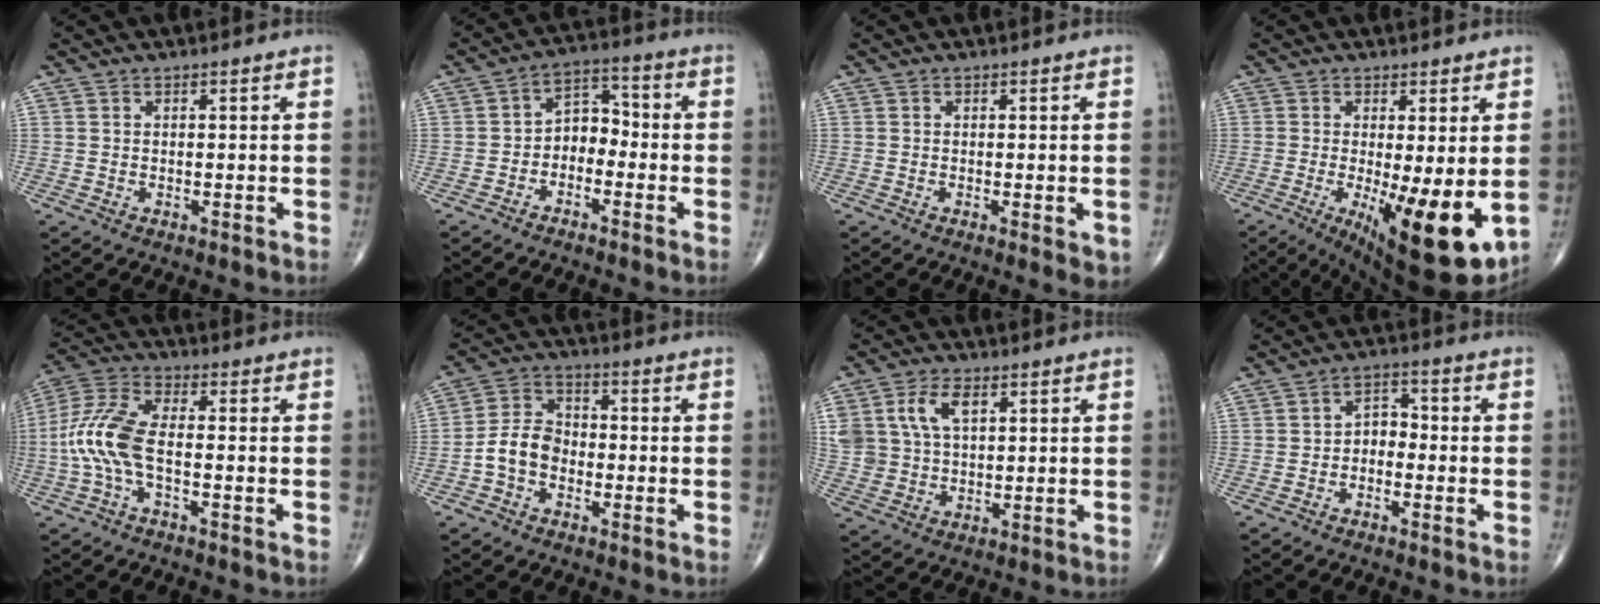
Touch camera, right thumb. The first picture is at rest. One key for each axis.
{"total": 6.2, "fx": -2.3, "fy": 4.4, "fz": 3.6, "tx": -0.032, "ty": 0.041, "tz": -0.056}
{"total": 3.5, "fx": -1.0, "fy": 1.0, "fz": 3.1, "tx": -0.034, "ty": -0.007, "tz": -0.013}
{"total": 14.4, "fx": -2.8, "fy": 4.2, "fz": 13.5, "tx": -0.195, "ty": -0.031, "tz": -0.027}
{"total": 10.1, "fx": -2.0, "fy": 4.0, "fz": 9.1, "tx": -0.218, "ty": 0.028, "tz": -0.045}
{"total": 7.5, "fx": -2.4, "fy": 5.5, "fz": 4.5, "tx": -0.072, "ty": 0.033, "tz": -0.057}
{"total": 9.7, "fx": 3.4, "fy": 6.1, "fz": 6.7, "tx": -0.135, "ty": 0.000, "tz": 0.071}
{"total": 4.0, "fx": -1.6, "fy": 2.8, "fz": 2.3, "tx": -0.018, "ty": 0.030, "tz": -0.041}